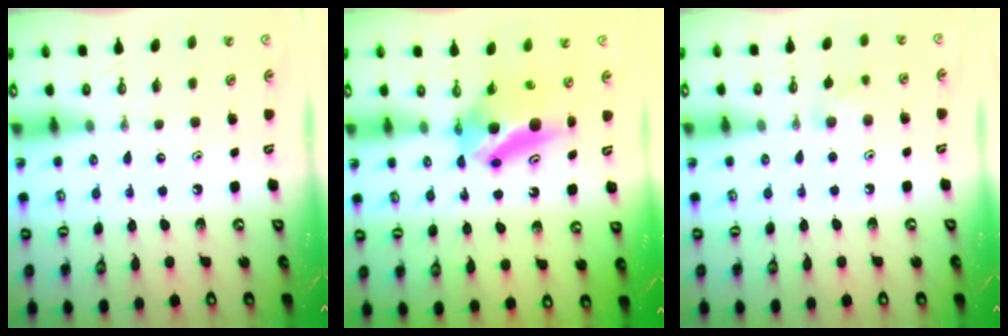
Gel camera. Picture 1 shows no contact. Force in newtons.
{"total": 6.5, "press": 6.2, "slide": 1.9}
{"total": 7.8, "press": 7.0, "slide": 3.5}